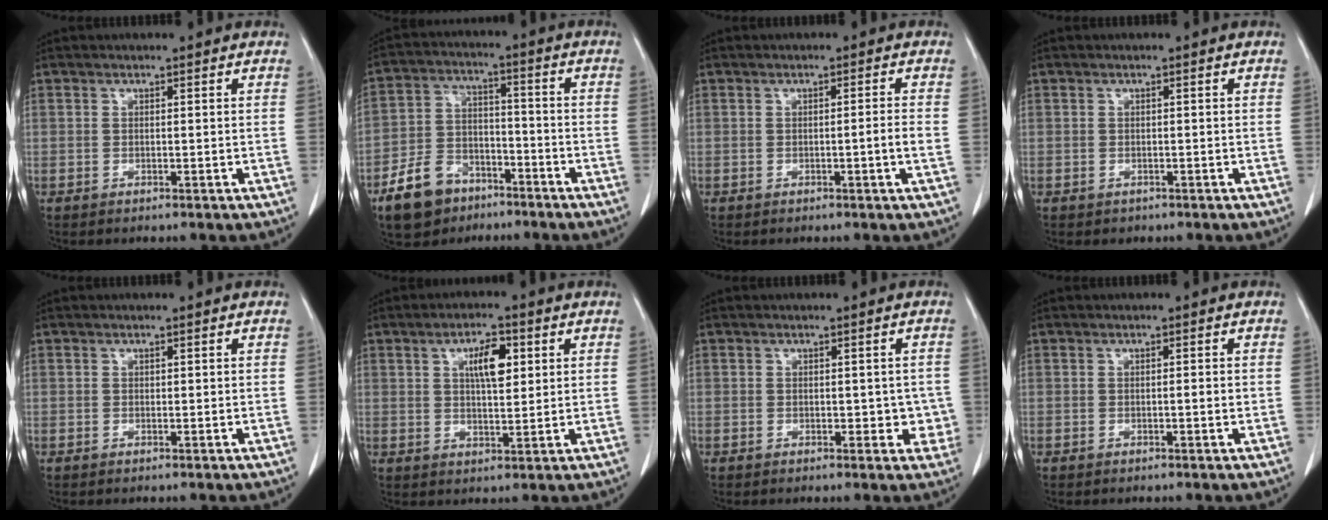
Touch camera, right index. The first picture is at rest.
{"total": 10.0, "force": [-6.4, 6.4, 4.2], "torque": [-0.095, 0.009, -0.110]}
{"total": 2.1, "force": [-0.5, -0.6, 1.9], "torque": [-0.029, -0.002, -0.009]}
{"total": 0.9, "force": [-0.5, 0.8, 0.0], "torque": [-0.007, 0.003, -0.005]}
{"total": 0.0}
{"total": 6.1, "force": [2.1, 2.0, 5.3], "torque": [-0.092, 0.004, 0.036]}
{"total": 3.7, "force": [-0.3, 2.4, 2.8], "torque": [-0.018, 0.009, 0.002]}
{"total": 0.8, "force": [-0.1, 0.0, 0.8], "torque": [-0.012, 0.000, -0.001]}